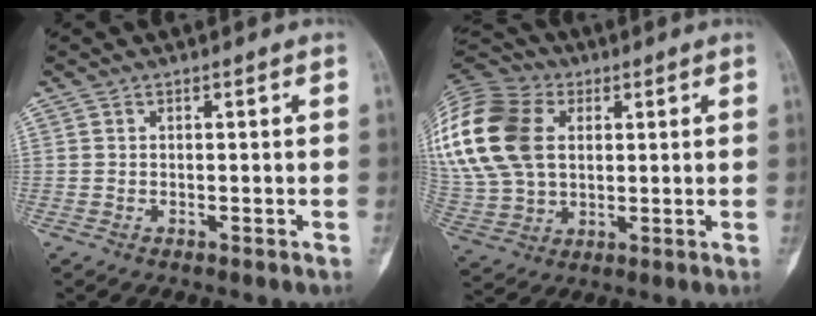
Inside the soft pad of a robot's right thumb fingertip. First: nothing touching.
{"total": 25.6, "force": [6.4, 17.9, 17.1], "torque": [-0.397, 0.033, 0.127]}